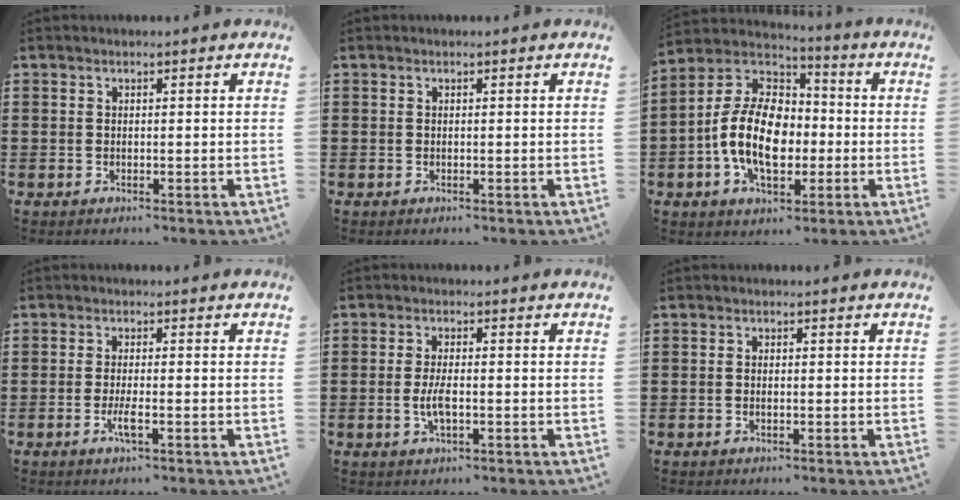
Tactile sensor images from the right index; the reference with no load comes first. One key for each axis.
{"total": 0.0}
{"total": 13.6, "fx": -2.3, "fy": 8.4, "fz": 10.5, "tx": -0.241, "ty": 0.010, "tz": -0.044}
{"total": 2.9, "fx": -1.1, "fy": 0.2, "fz": 2.7, "tx": -0.059, "ty": -0.008, "tz": -0.024}
{"total": 3.6, "fx": -0.7, "fy": 1.1, "fz": 3.4, "tx": -0.074, "ty": -0.005, "tz": -0.016}
{"total": 0.9, "fx": -0.3, "fy": 0.3, "fz": 0.8, "tx": -0.016, "ty": -0.002, "tz": -0.004}